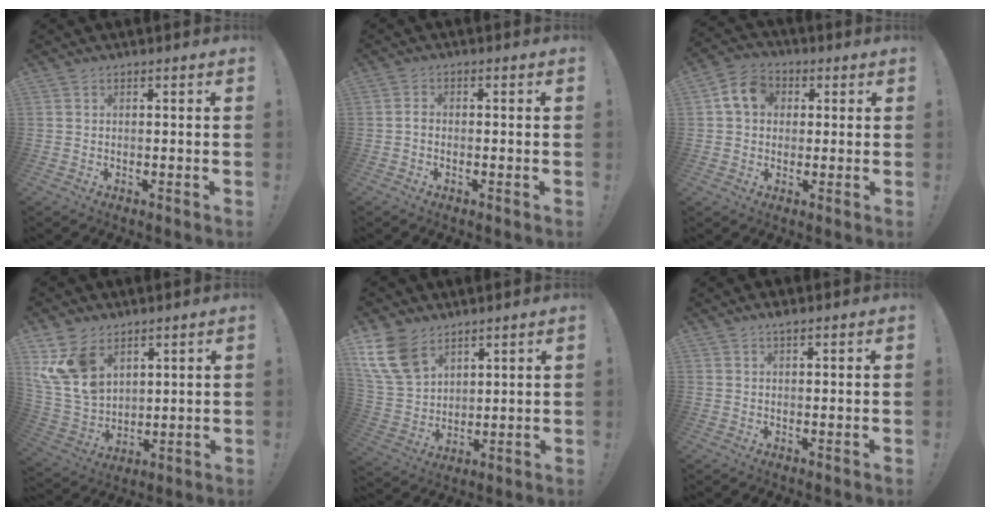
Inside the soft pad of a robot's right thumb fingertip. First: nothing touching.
{"total": 1.3, "force": [-0.9, 0.6, 0.7], "torque": [-0.016, 0.006, -0.015]}
{"total": 9.7, "force": [2.7, 7.8, 5.1], "torque": [-0.084, 0.011, 0.056]}
{"total": 14.2, "force": [7.1, 9.8, 7.5], "torque": [-0.155, -0.043, 0.142]}
{"total": 14.1, "force": [8.6, 9.0, 6.6], "torque": [-0.132, -0.043, 0.173]}
{"total": 1.7, "force": [1.2, 0.2, 1.1], "torque": [-0.015, -0.003, 0.021]}